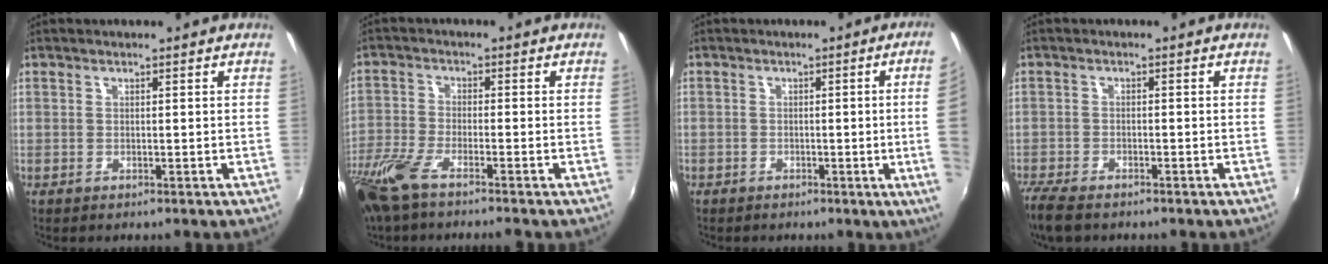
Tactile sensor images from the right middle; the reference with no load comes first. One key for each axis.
{"total": 9.1, "fx": -6.9, "fy": 1.5, "fz": 5.7, "tx": -0.142, "ty": -0.030, "tz": -0.137}
{"total": 7.5, "fx": -0.4, "fy": -1.1, "fz": 7.4, "tx": -0.082, "ty": -0.007, "tz": -0.001}
{"total": 6.2, "fx": -5.0, "fy": 1.8, "fz": 3.1, "tx": -0.087, "ty": -0.025, "tz": -0.098}